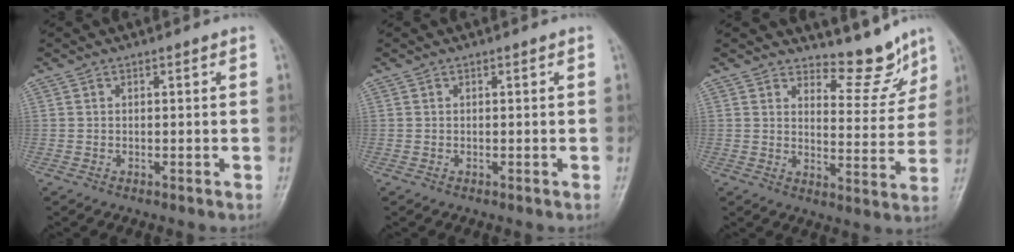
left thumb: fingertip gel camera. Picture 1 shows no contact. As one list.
[{"total": 0.0}, {"total": 8.6, "force": [7.7, 3.1, 2.3], "torque": [0.000, -0.072, 0.109]}]